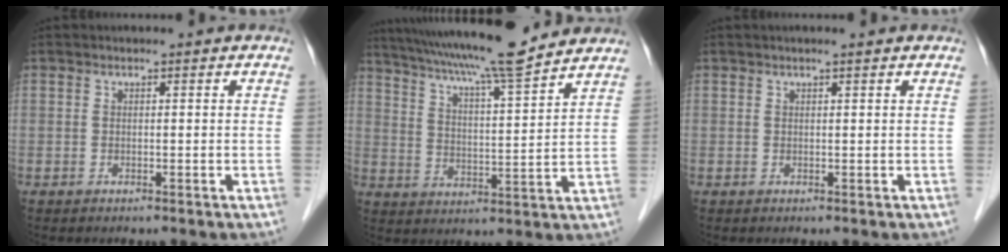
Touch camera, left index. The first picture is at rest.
{"total": 17.0, "force": [14.8, 0.3, 8.3], "torque": [-0.146, 0.014, 0.227]}
{"total": 1.6, "force": [1.3, 0.0, 1.0], "torque": [-0.013, 0.014, 0.020]}